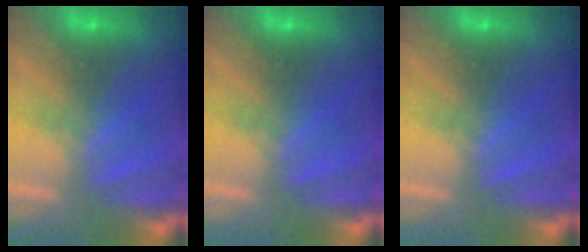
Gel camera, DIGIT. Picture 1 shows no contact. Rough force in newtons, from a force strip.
{"total": 0.0}
{"total": 0.0}